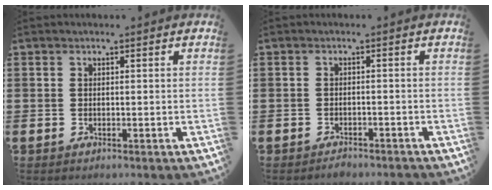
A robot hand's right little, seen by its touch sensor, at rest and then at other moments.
{"total": 1.1, "force": [-1.1, 0.1, 0.0], "torque": [0.004, -0.002, -0.025]}